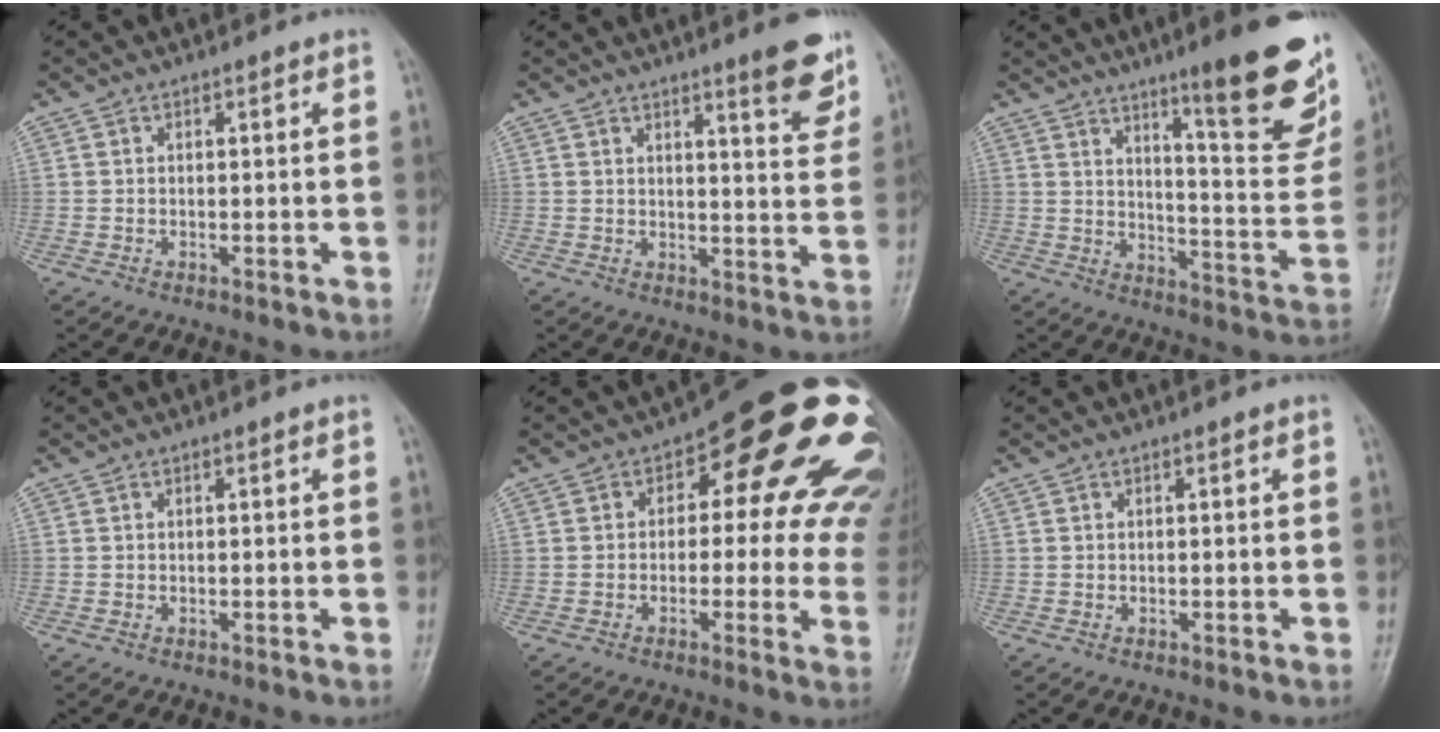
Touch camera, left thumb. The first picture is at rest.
{"total": 7.9, "force": [5.3, 1.3, 5.7], "torque": [-0.058, -0.034, 0.068]}
{"total": 19.5, "force": [12.2, 3.1, 14.9], "torque": [-0.156, -0.080, 0.180]}
{"total": 0.0}
{"total": 21.0, "force": [5.3, 10.6, 17.3], "torque": [-0.157, 0.015, 0.057]}
{"total": 0.0}